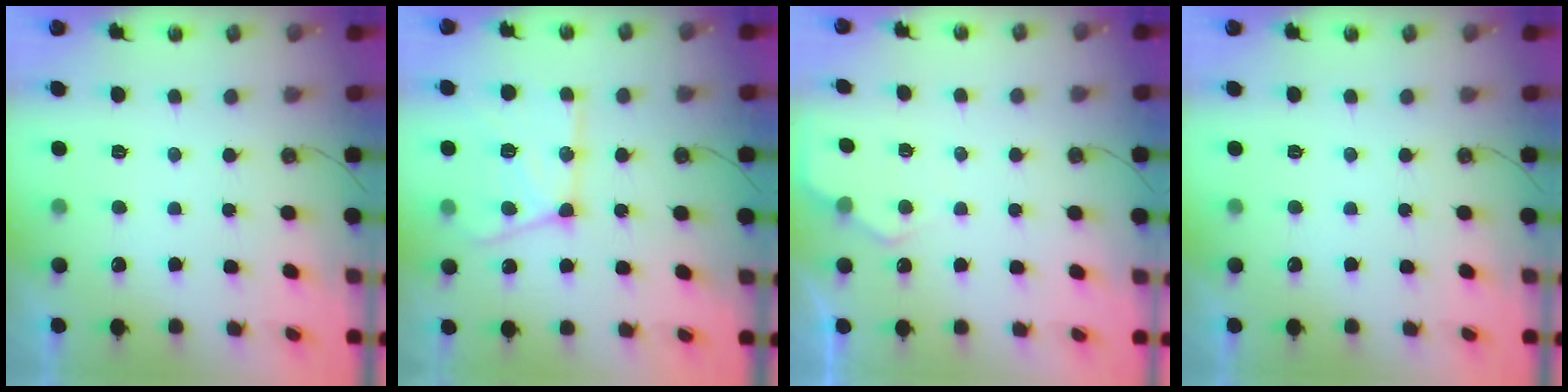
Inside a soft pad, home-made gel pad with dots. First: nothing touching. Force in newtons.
{"total": 18.4, "press": 18.4, "slide": 1.3}
{"total": 3.9, "press": 3.9, "slide": 0.5}
{"total": 0.0}